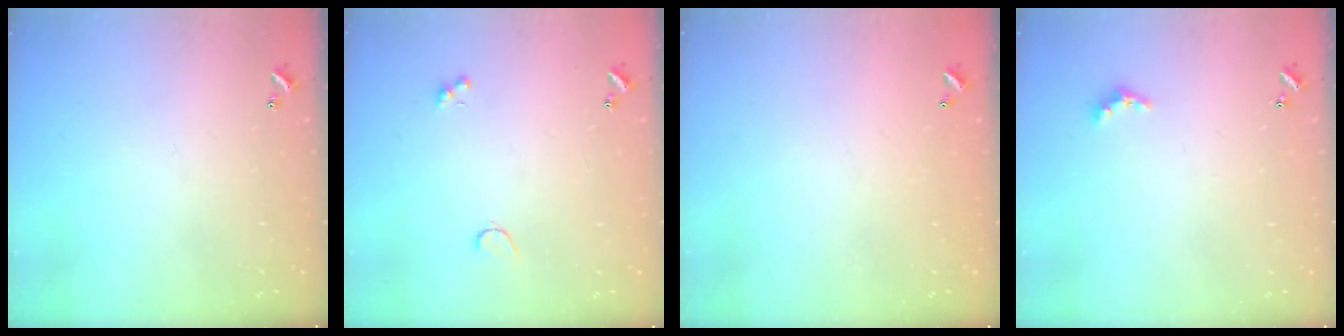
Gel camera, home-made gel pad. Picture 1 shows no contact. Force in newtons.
{"total": 1.3, "press": 1.0, "slide": 0.8}
{"total": 2.8, "press": 2.8, "slide": 0.1}
{"total": 2.4, "press": 2.3, "slide": 0.5}